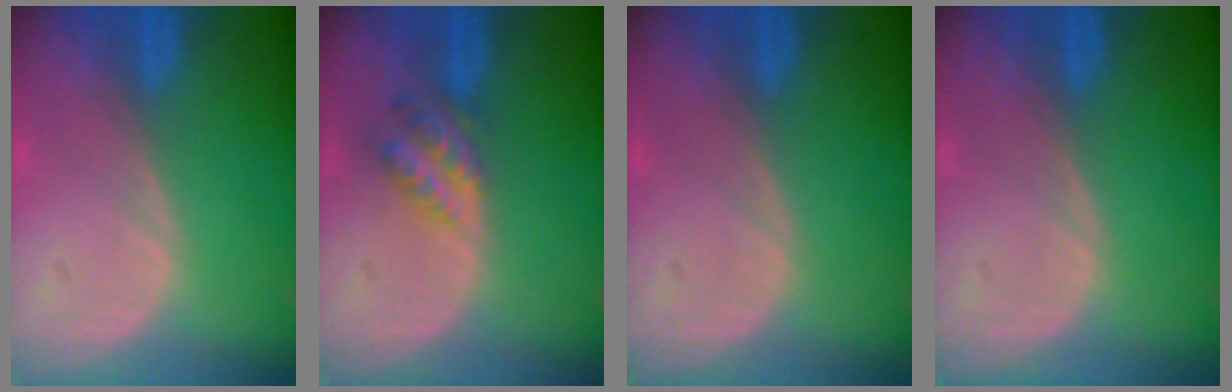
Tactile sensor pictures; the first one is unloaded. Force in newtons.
{"total": 4.7, "press": 4.3, "slide": 1.9}
{"total": 0.0}
{"total": 0.0}